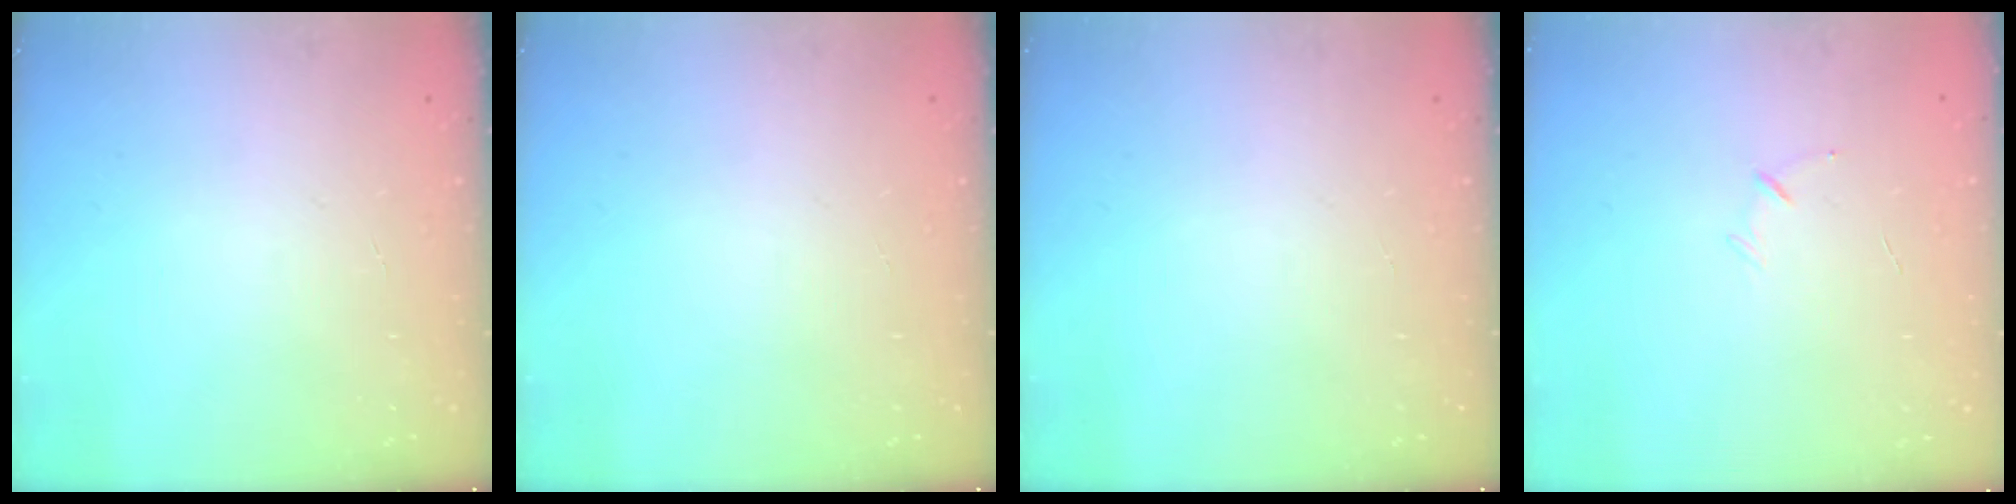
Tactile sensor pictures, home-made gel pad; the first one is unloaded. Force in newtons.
{"total": 0.0}
{"total": 0.0}
{"total": 4.5, "press": 4.3, "slide": 1.3}